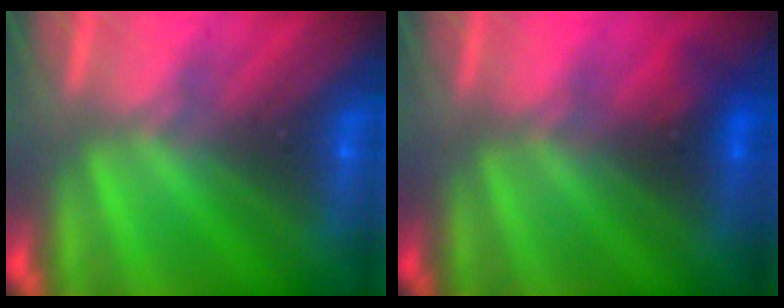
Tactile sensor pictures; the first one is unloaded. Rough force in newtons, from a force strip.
{"total": 1.9}